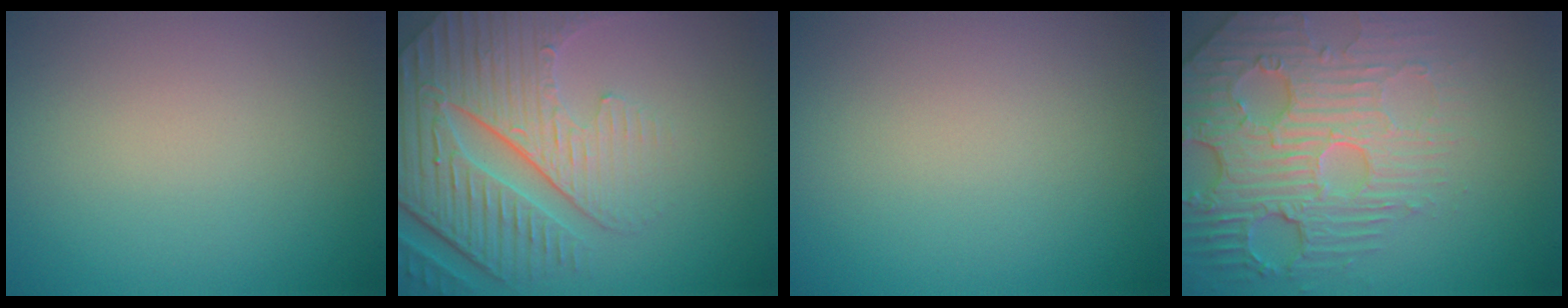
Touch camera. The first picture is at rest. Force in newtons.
{"total": 8.6, "press": 6.4, "slide": 5.7}
{"total": 0.0}
{"total": 6.2, "press": 5.3, "slide": 3.4}